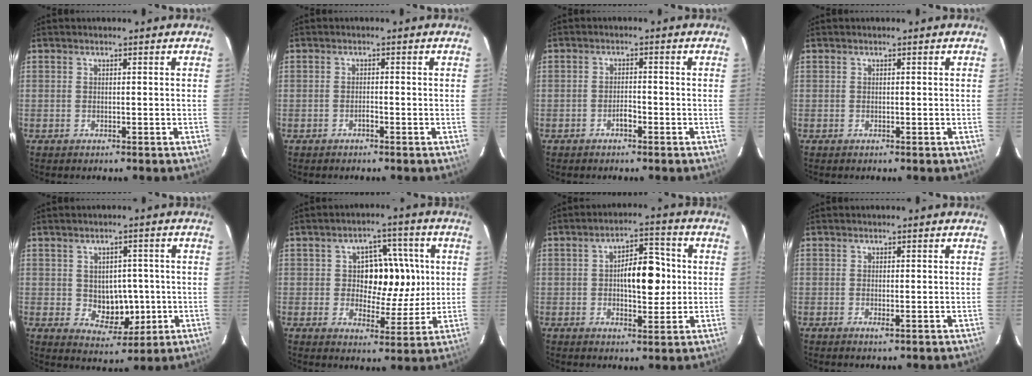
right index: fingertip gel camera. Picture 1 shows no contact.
{"total": 0.8, "force": [-0.6, 0.1, 0.5], "torque": [-0.010, 0.002, -0.010]}
{"total": 1.7, "force": [-1.1, 0.5, 1.3], "torque": [-0.020, 0.003, -0.019]}
{"total": 0.0}
{"total": 6.9, "force": [-0.4, 4.8, 4.9], "torque": [-0.063, 0.003, 0.008]}
{"total": 9.9, "force": [1.2, 5.8, 7.9], "torque": [-0.103, 0.022, 0.027]}
{"total": 8.7, "force": [0.3, 3.6, 7.9], "torque": [-0.124, 0.019, 0.007]}
{"total": 1.0, "force": [-0.3, 0.2, 0.9], "torque": [-0.016, -0.004, -0.005]}